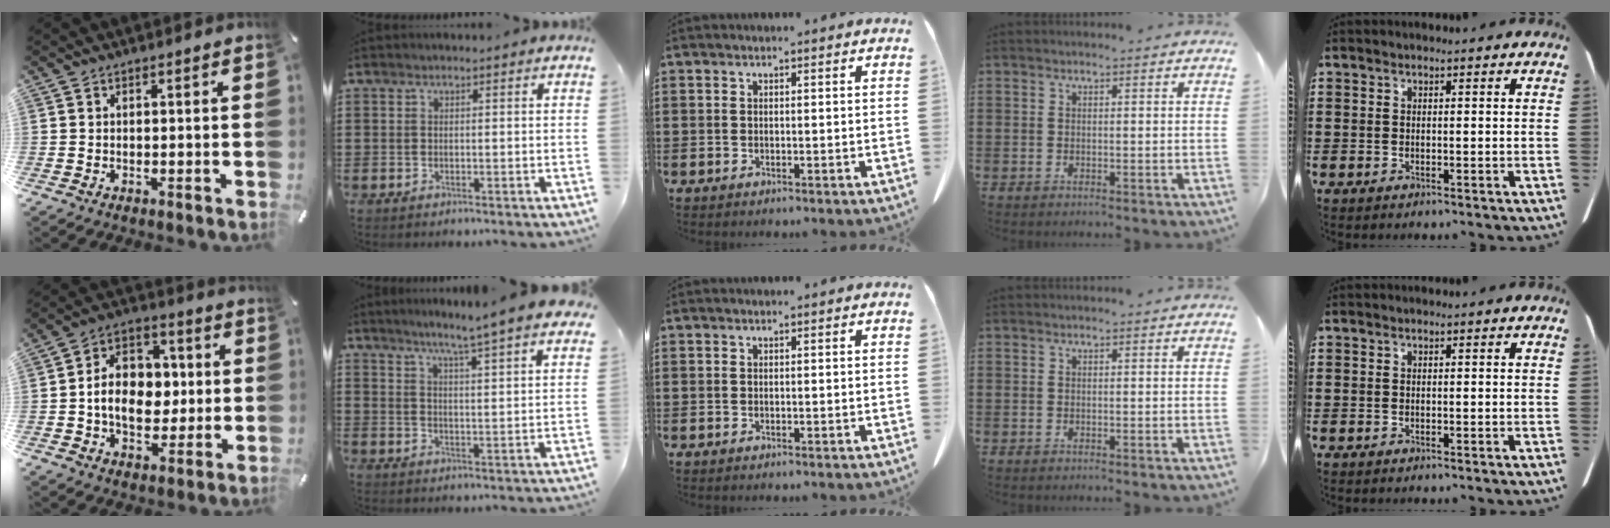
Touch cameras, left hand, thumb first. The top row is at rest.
{"thumb": {"total": 12.5, "force": [-0.7, 9.9, 7.7], "torque": [-0.126, 0.018, -0.007]}, "index": {"total": 5.5, "force": [4.8, -1.4, 2.3], "torque": [-0.064, -0.033, 0.077]}}